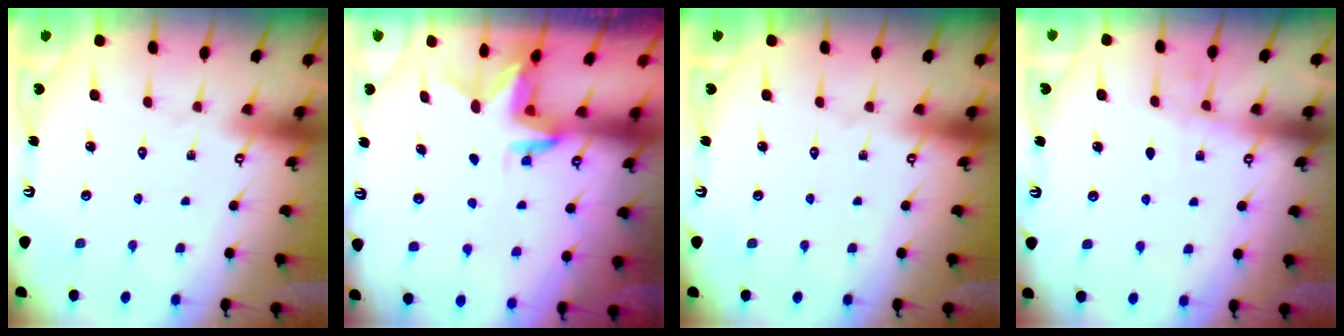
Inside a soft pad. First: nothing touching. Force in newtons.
{"total": 3.0, "press": 3.0, "slide": 0.2}
{"total": 0.0}
{"total": 3.5, "press": 3.5, "slide": 0.5}